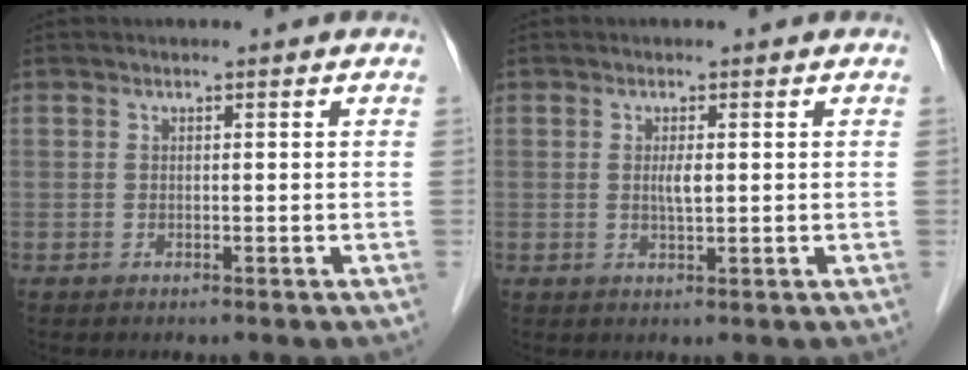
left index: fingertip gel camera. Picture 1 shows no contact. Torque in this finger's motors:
{"motor_torque": [0.68, 0.31, 0.14, 0.02]}